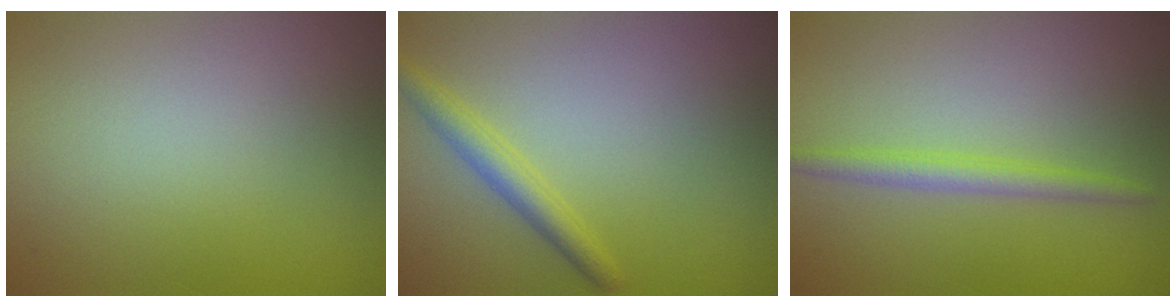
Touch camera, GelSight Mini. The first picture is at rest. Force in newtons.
{"total": 2.3, "press": 2.3, "slide": 0.1}
{"total": 2.1, "press": 2.1, "slide": 0.0}